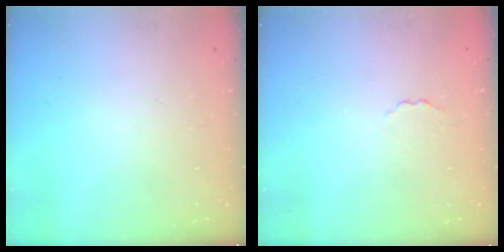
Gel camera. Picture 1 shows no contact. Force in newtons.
{"total": 2.0, "press": 1.9, "slide": 0.6}